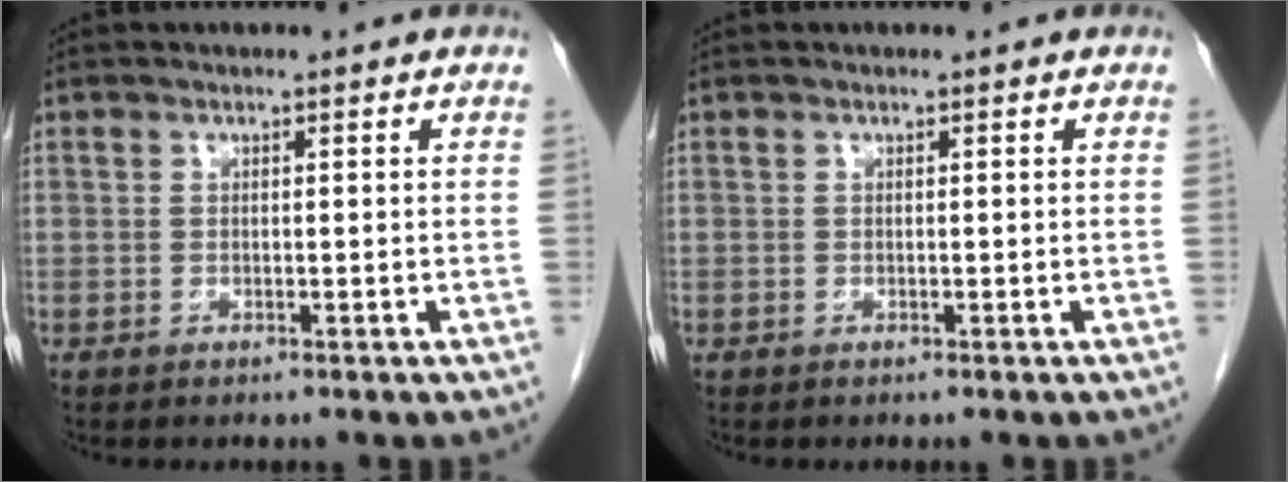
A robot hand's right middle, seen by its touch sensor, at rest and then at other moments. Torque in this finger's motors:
{"motor_torque": [0.17, -0.09, -0.05, -0.01]}